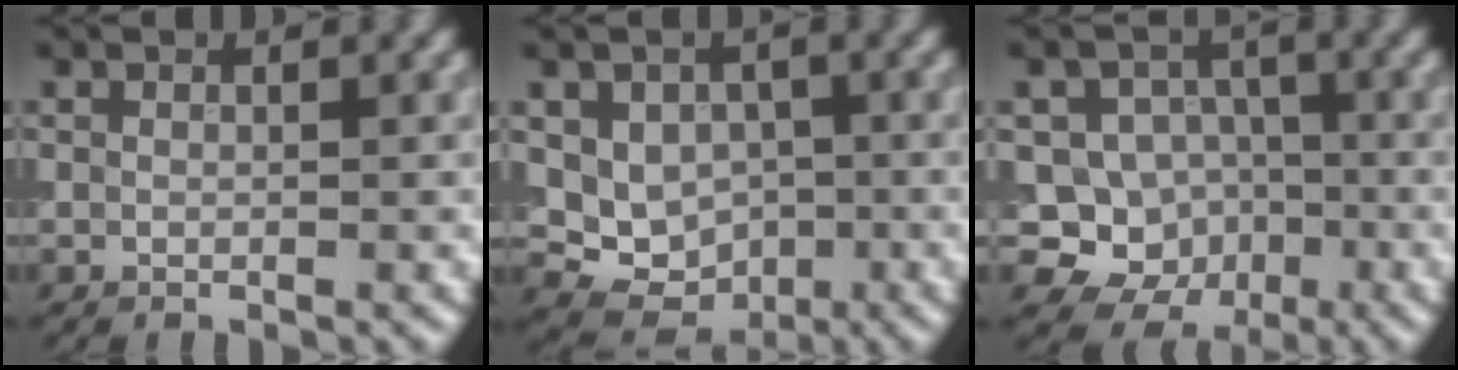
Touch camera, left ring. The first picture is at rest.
{"total": 6.2, "force": [0.0, 5.2, 3.3], "torque": [-0.040, -0.008, -0.001]}
{"total": 6.9, "force": [-2.2, 6.2, 1.9], "torque": [-0.005, 0.007, -0.059]}